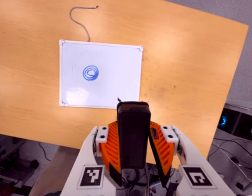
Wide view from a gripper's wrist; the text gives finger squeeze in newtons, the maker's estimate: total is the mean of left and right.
{"total": 6.7, "left": 5.1, "right": 8.2}